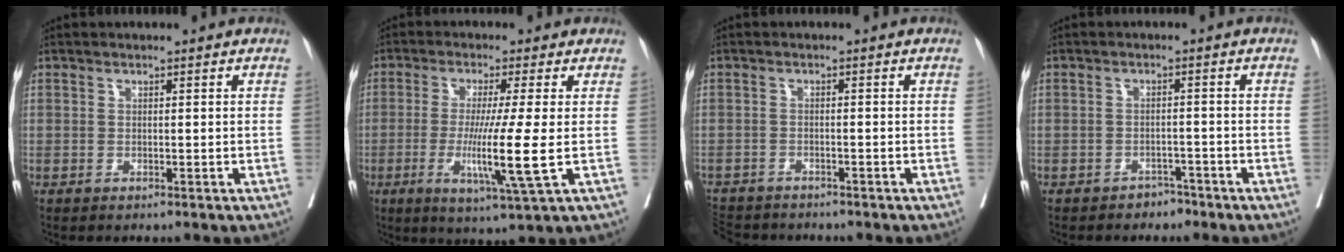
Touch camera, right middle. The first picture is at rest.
{"total": 9.6, "force": [-1.7, -1.4, 9.4], "torque": [-0.174, -0.037, -0.032]}
{"total": 8.1, "force": [-7.2, 2.8, 2.5], "torque": [-0.056, -0.008, -0.110]}
{"total": 2.1, "force": [-1.7, 1.2, 0.2], "torque": [-0.003, 0.005, -0.026]}